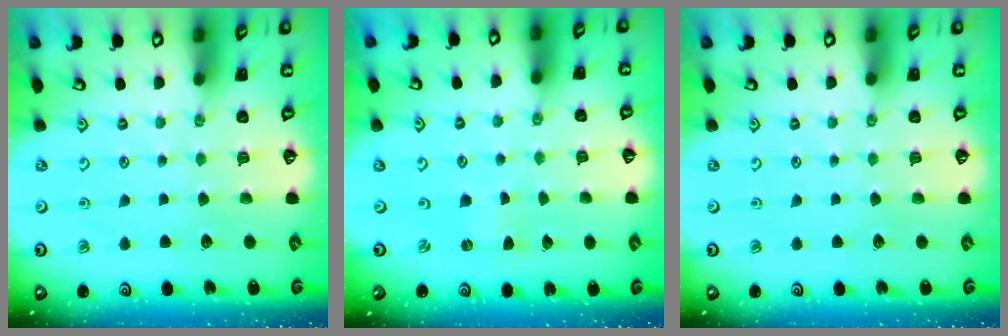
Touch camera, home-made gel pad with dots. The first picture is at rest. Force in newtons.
{"total": 0.0}
{"total": 0.0}